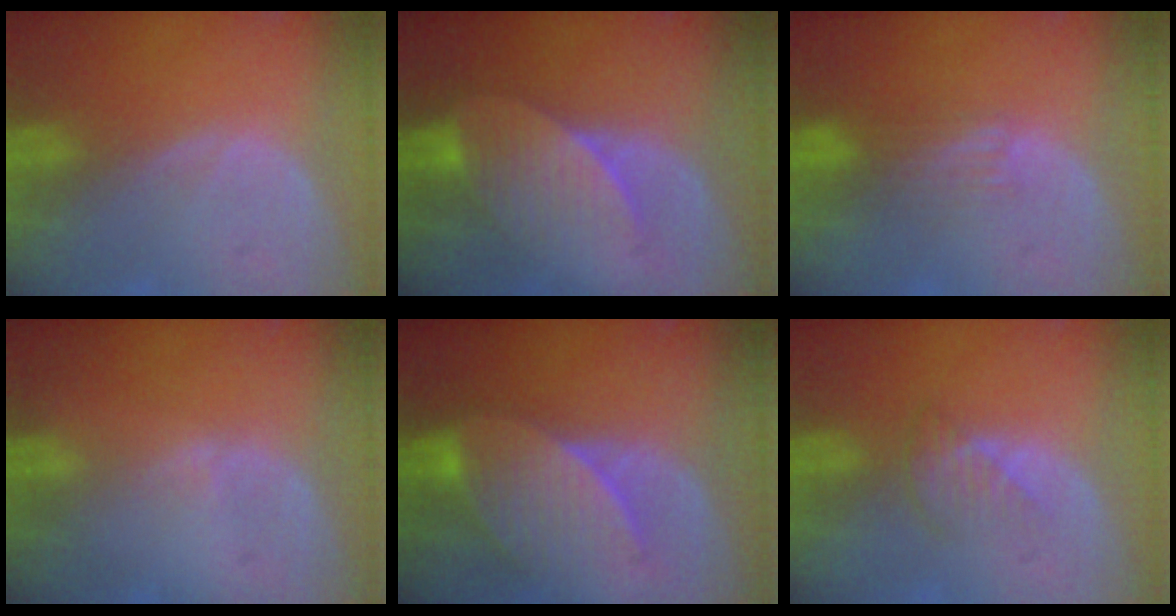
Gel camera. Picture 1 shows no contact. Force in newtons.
{"total": 7.2, "press": 6.6, "slide": 2.8}
{"total": 3.9, "press": 3.1, "slide": 2.3}
{"total": 0.6, "press": 0.6, "slide": 0.2}
{"total": 7.6, "press": 7.6, "slide": 0.1}
{"total": 2.7, "press": 2.6, "slide": 0.5}